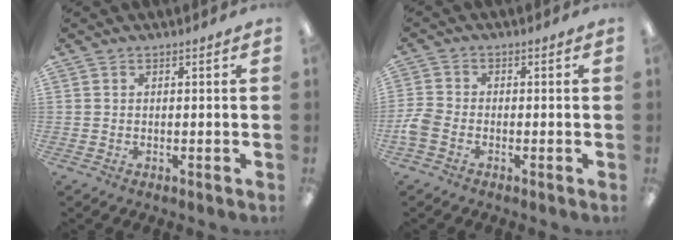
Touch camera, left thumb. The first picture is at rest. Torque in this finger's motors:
{"motor_torque": [-0.51, 0.52, 0.29, -0.33, 0.00]}